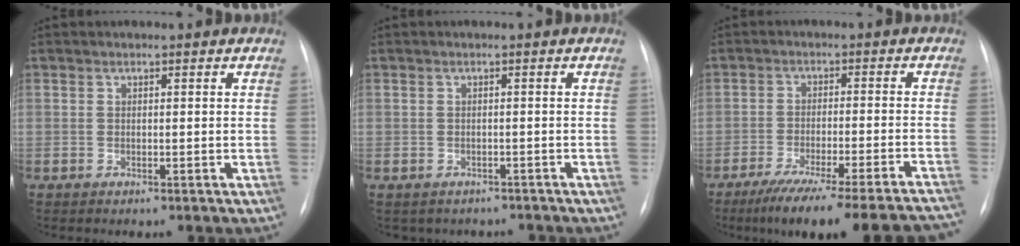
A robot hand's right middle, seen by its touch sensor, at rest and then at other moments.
{"total": 4.4, "force": [-3.7, 2.4, 0.3], "torque": [-0.003, 0.015, -0.040]}
{"total": 22.1, "force": [-19.7, 0.3, 10.0], "torque": [-0.088, -0.032, -0.269]}